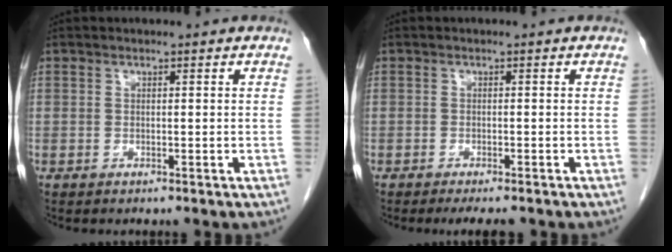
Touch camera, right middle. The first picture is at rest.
{"total": 4.5, "force": [-3.7, 0.8, 2.3], "torque": [-0.024, -0.009, -0.050]}